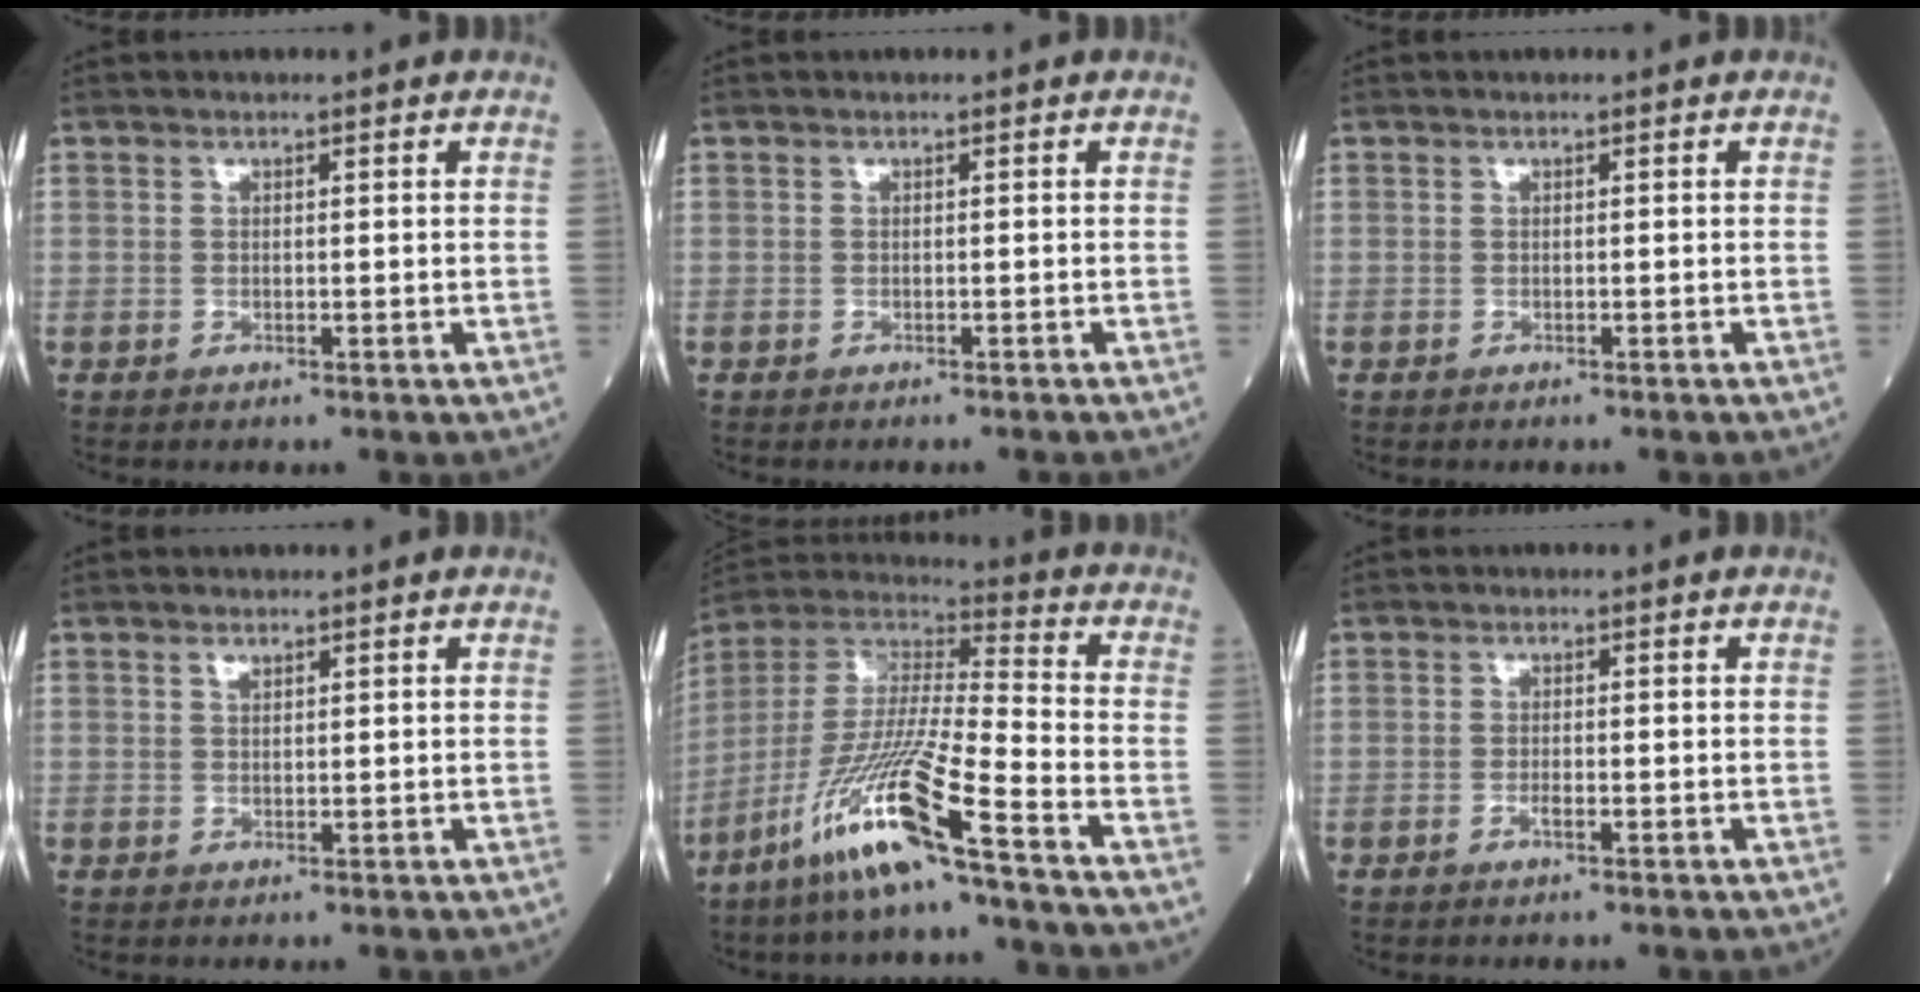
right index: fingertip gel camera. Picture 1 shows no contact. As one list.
[{"total": 1.8, "force": [-1.7, -0.3, 0.6], "torque": [-0.007, 0.001, -0.022]}, {"total": 0.7, "force": [-0.6, -0.1, 0.2], "torque": [0.001, 0.001, -0.011]}, {"total": 1.0, "force": [0.7, 0.5, 0.5], "torque": [-0.010, -0.001, 0.011]}, {"total": 16.0, "force": [-9.3, -0.3, 13.0], "torque": [-0.277, -0.025, -0.184]}, {"total": 1.2, "force": [-0.6, 0.2, 1.0], "torque": [-0.023, 0.000, -0.012]}]